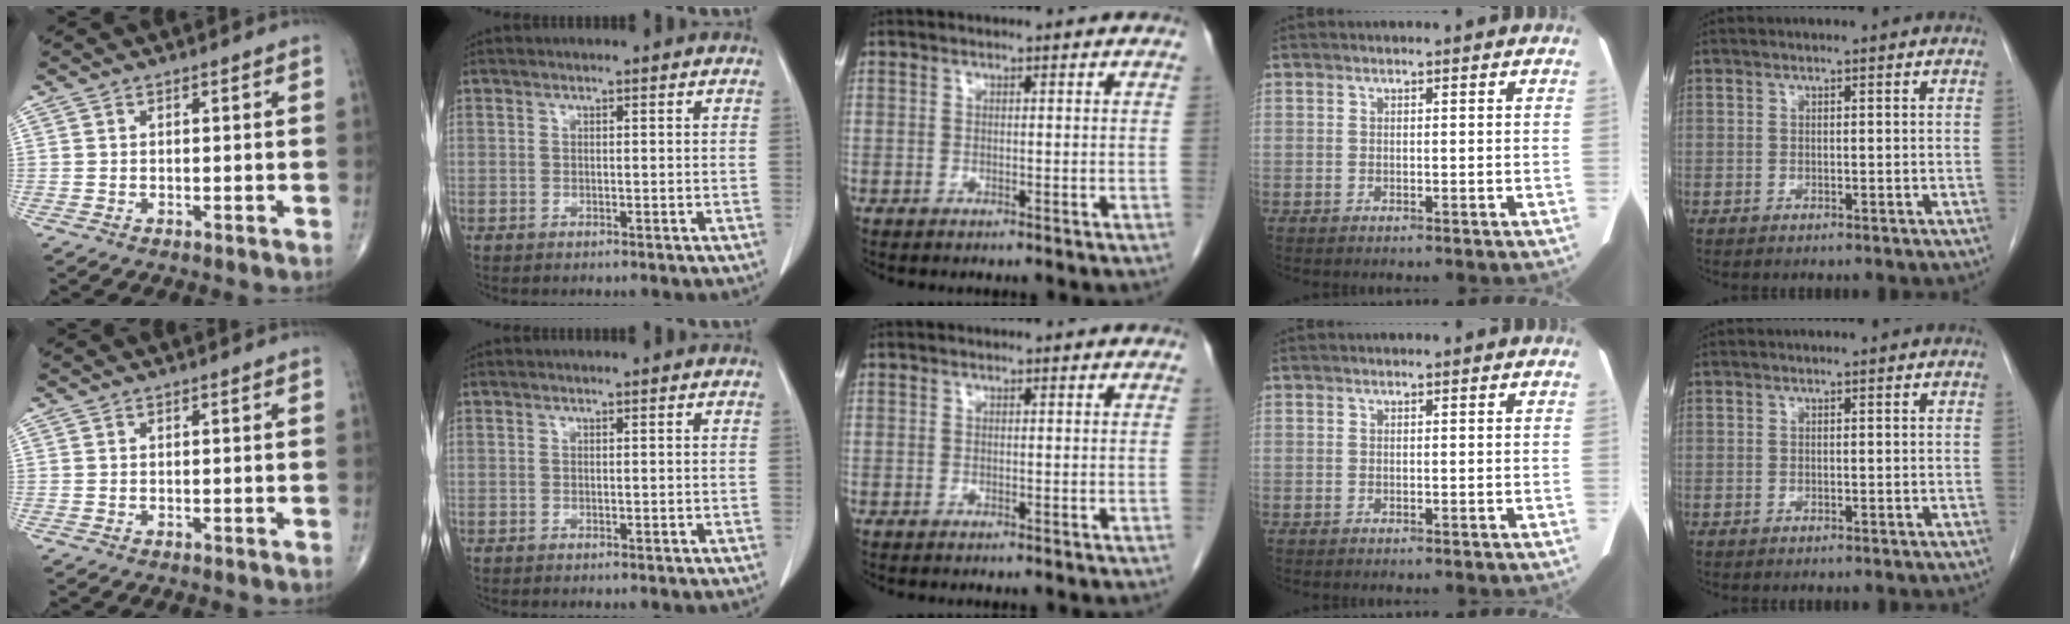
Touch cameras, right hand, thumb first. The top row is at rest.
{}